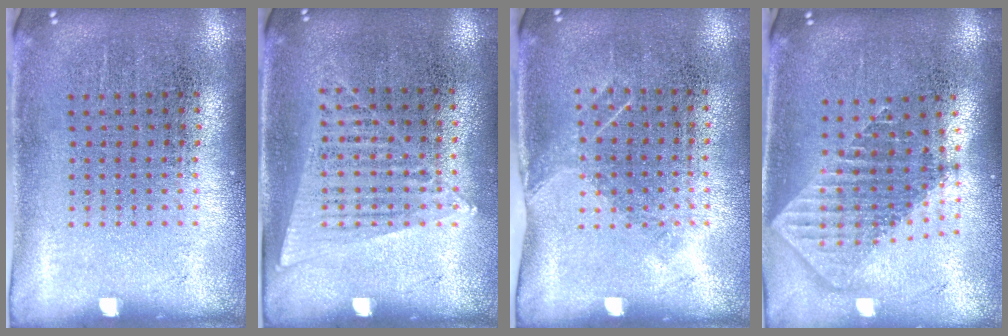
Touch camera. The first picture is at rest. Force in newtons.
{"total": 1.2, "press": 1.1, "slide": 0.5}
{"total": 1.1, "press": 0.8, "slide": 0.6}
{"total": 1.8, "press": 1.4, "slide": 1.2}